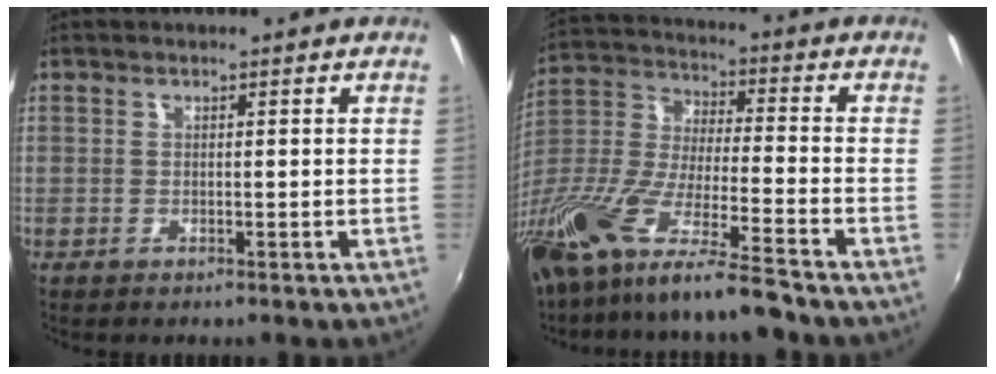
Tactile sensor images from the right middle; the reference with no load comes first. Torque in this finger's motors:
{"motor_torque": [1.04, -1.10, 0.51, 0.21]}